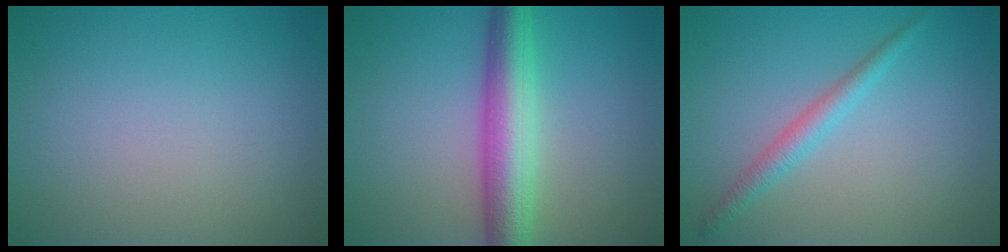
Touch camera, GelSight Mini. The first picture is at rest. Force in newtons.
{"total": 6.4, "press": 6.4, "slide": 0.0}
{"total": 2.0, "press": 2.0, "slide": 0.0}